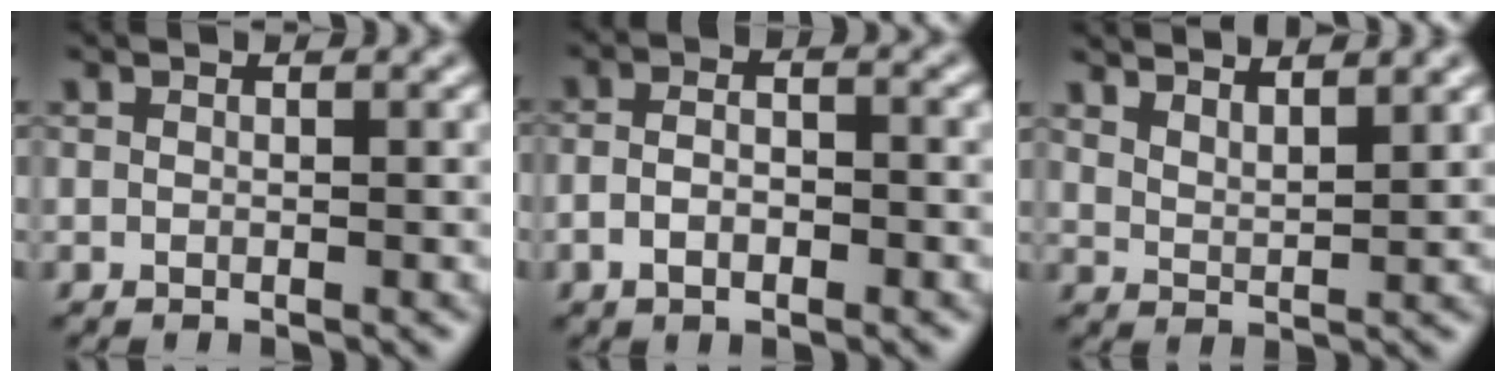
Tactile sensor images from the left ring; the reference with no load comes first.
{"total": 2.9, "force": [-0.9, 1.4, 2.4], "torque": [-0.045, 0.000, -0.018]}
{"total": 4.3, "force": [3.7, 1.0, 1.8], "torque": [-0.013, 0.011, 0.046]}